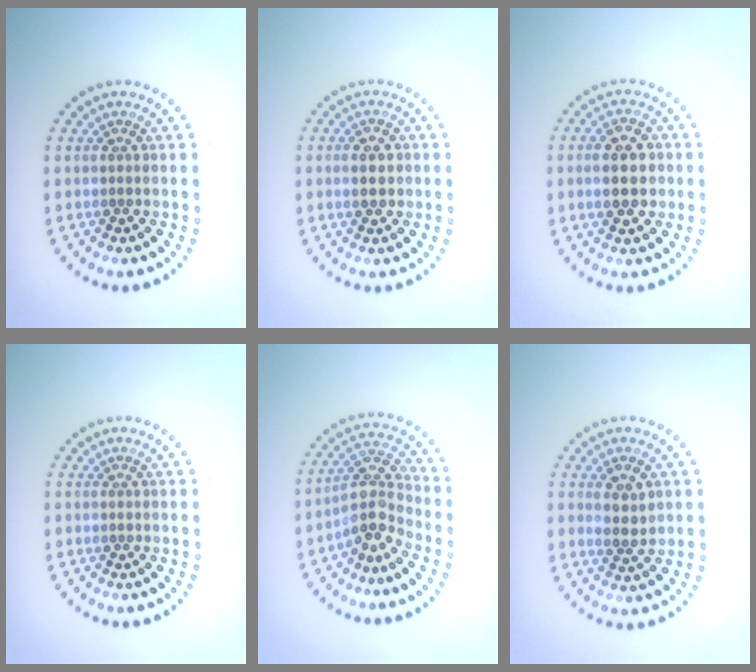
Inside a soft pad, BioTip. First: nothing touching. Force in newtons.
{"total": 3.1, "press": 3.1, "slide": 0.1}
{"total": 4.6, "press": 4.6, "slide": 0.2}
{"total": 0.0}
{"total": 3.7, "press": 2.9, "slide": 2.3}
{"total": 2.5, "press": 2.4, "slide": 0.4}